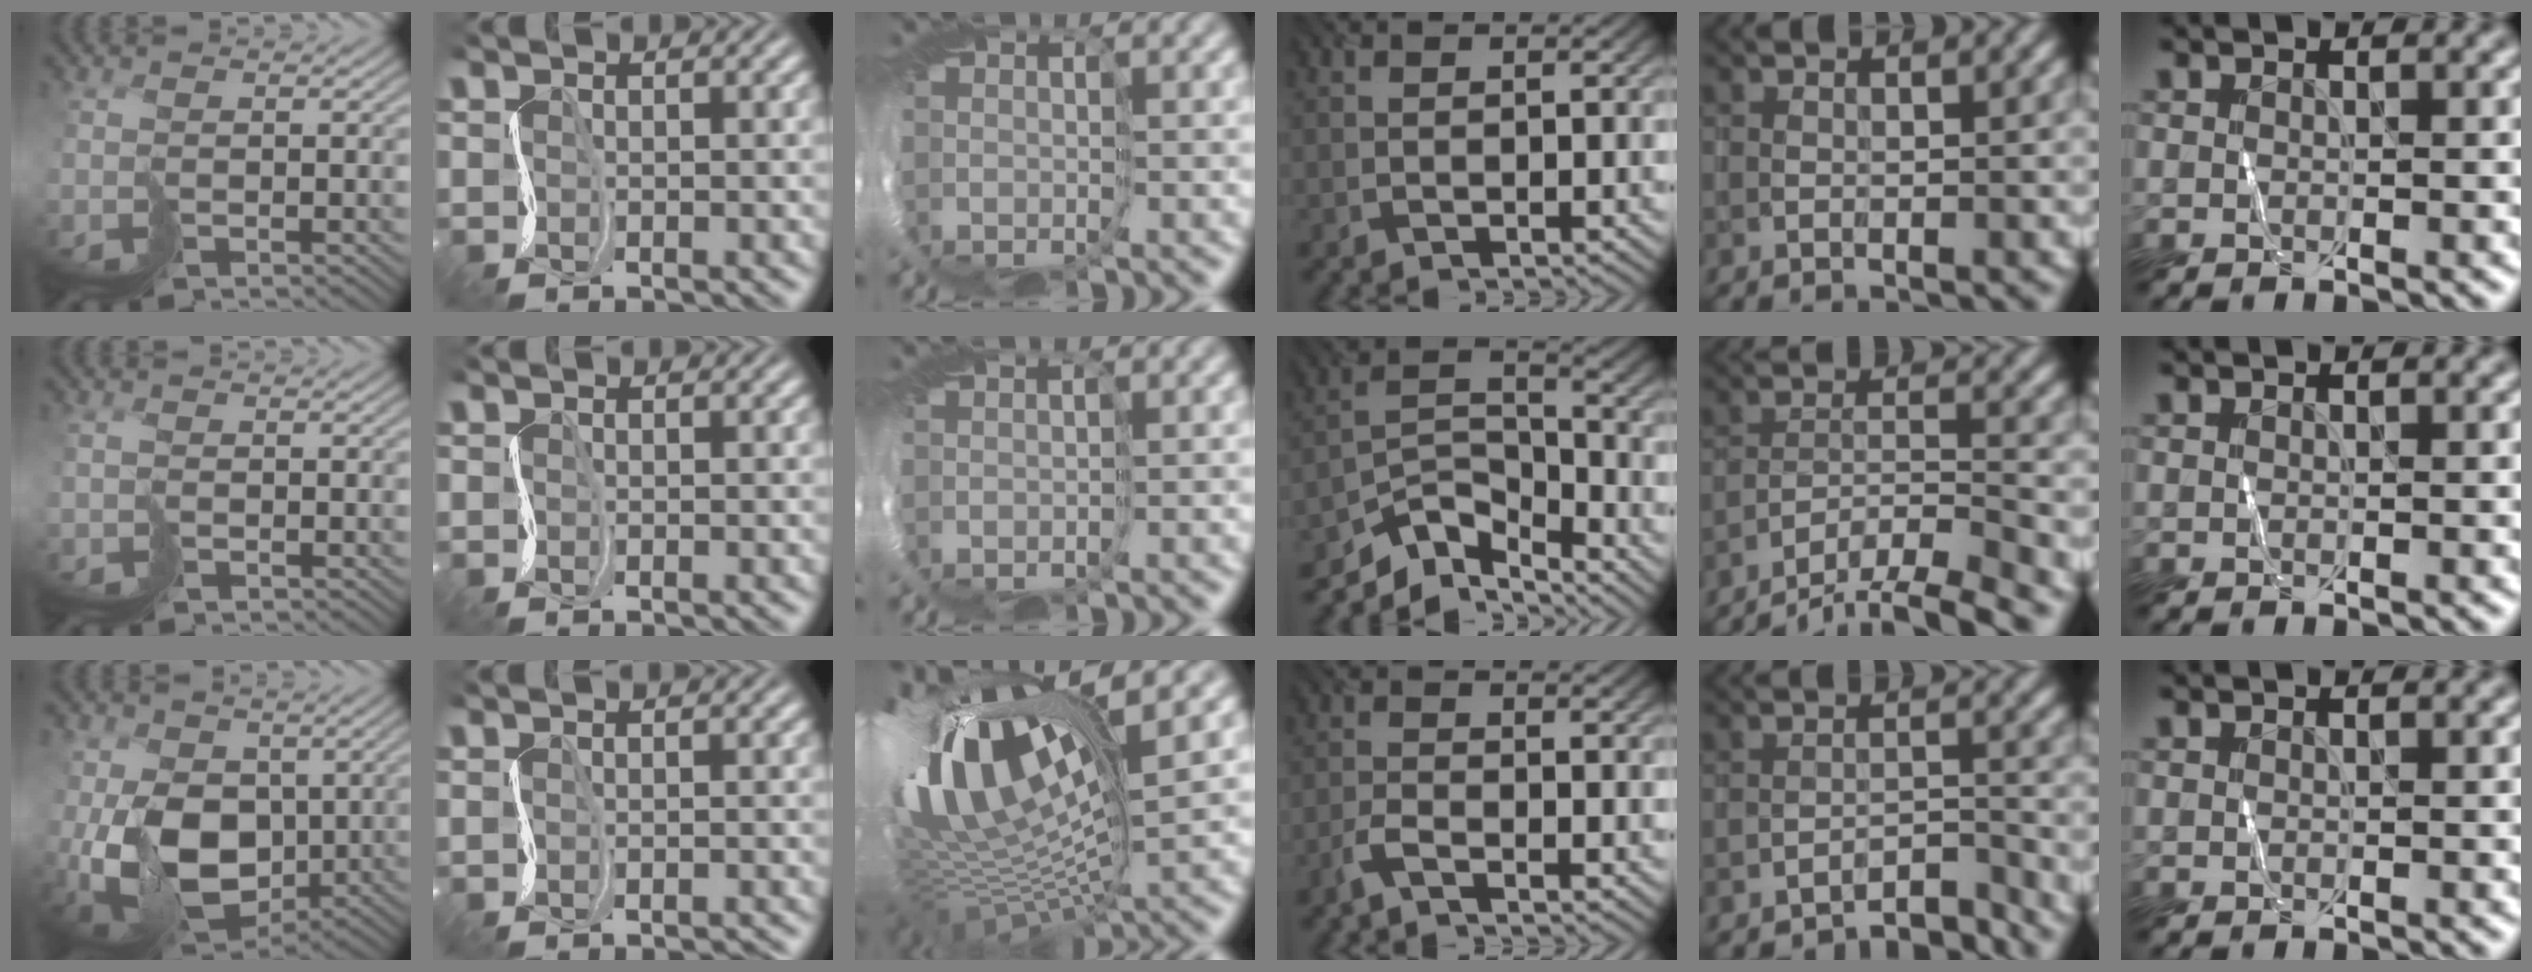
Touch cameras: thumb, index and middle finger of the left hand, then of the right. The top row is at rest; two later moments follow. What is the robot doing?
{"motion": "cut", "object": "tape"}